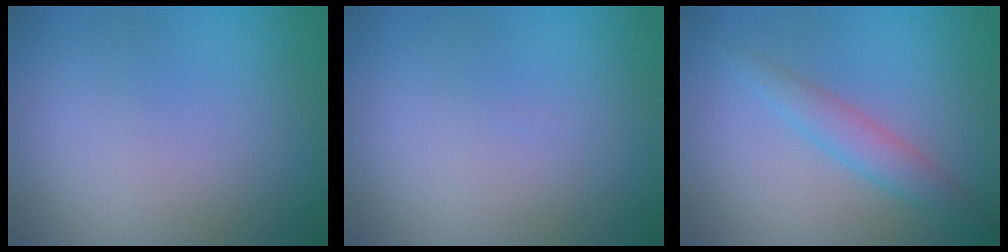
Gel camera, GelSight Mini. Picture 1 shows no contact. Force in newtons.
{"total": 0.0}
{"total": 2.5, "press": 2.5, "slide": 0.2}